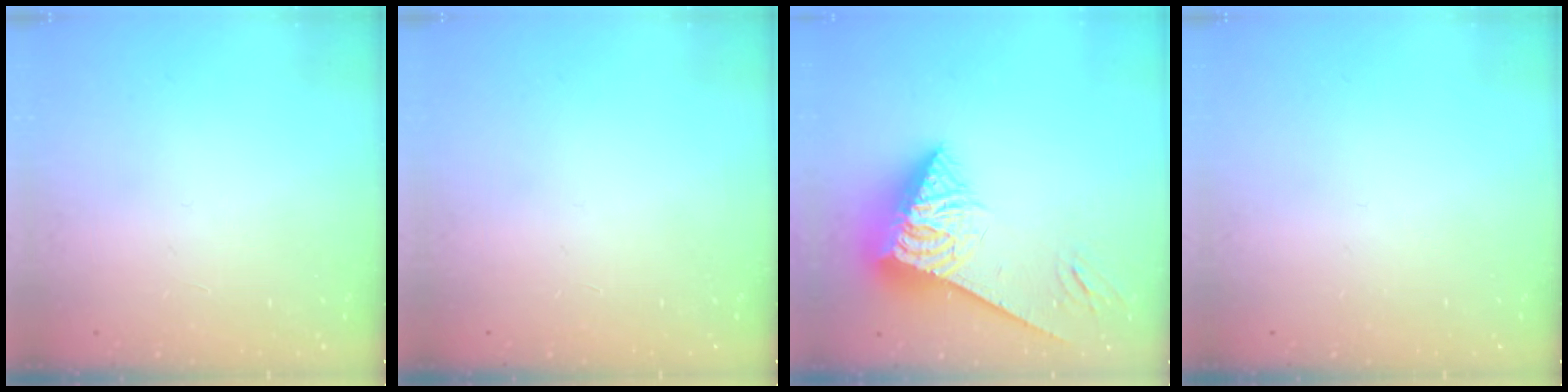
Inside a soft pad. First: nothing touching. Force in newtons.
{"total": 0.0}
{"total": 6.7, "press": 6.6, "slide": 1.5}
{"total": 0.0}